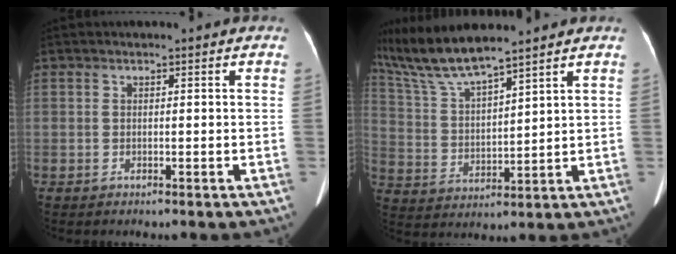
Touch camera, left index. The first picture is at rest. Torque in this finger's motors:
{"motor_torque": [0.17, -0.34, 0.11, 0.04]}